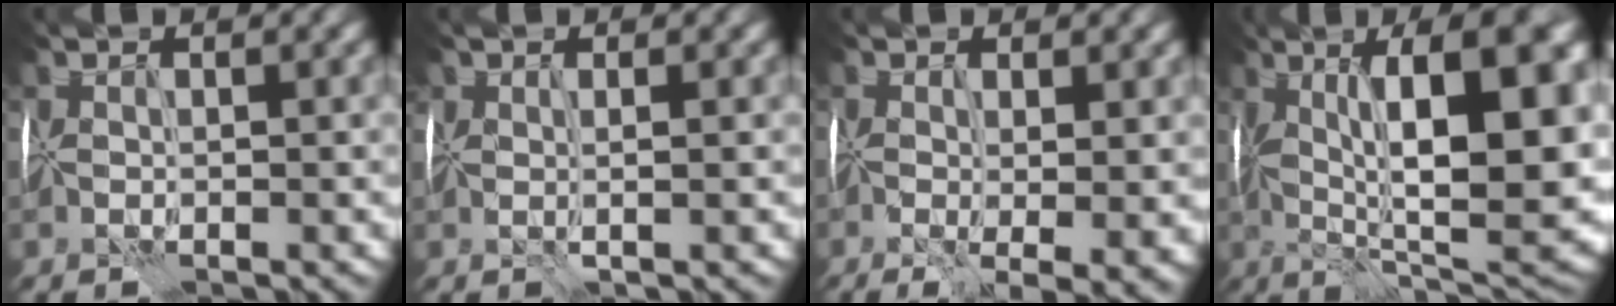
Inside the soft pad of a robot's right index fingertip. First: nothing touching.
{"total": 0.7, "force": [0.2, 0.1, 0.6], "torque": [-0.008, -0.004, 0.002]}
{"total": 5.4, "force": [-0.8, 1.9, 5.0], "torque": [-0.078, -0.022, -0.007]}
{"total": 16.0, "force": [1.5, 5.7, 14.8], "torque": [-0.199, 0.012, 0.018]}